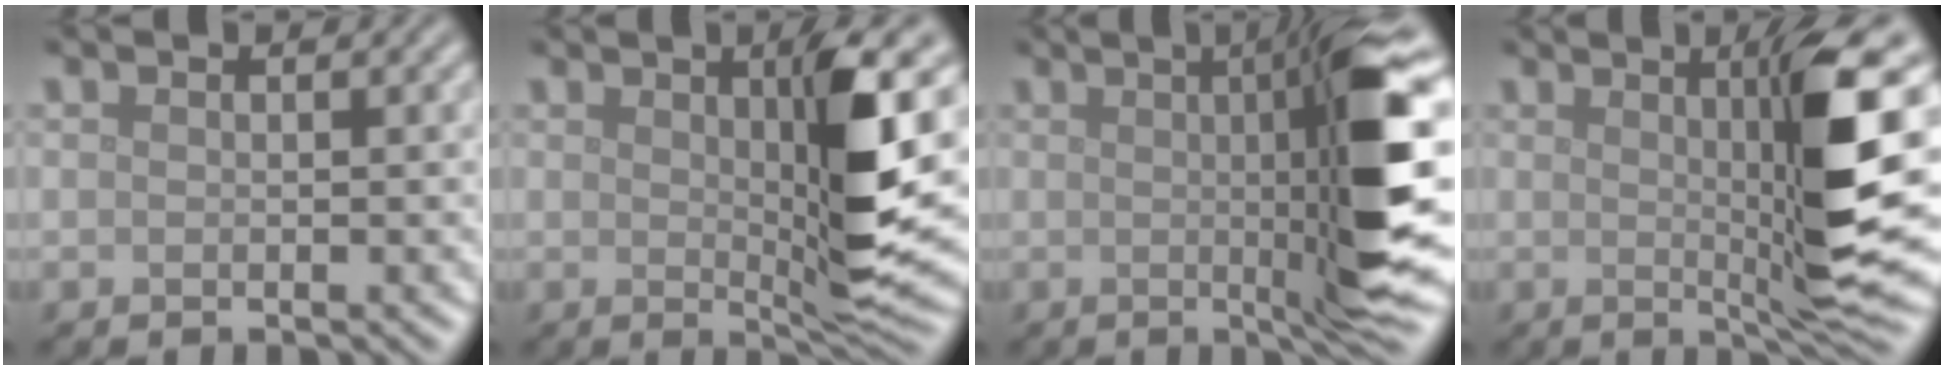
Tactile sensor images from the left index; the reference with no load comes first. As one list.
[{"total": 6.8, "force": [1.2, 0.9, 6.6], "torque": [-0.106, -0.013, 0.029]}, {"total": 11.5, "force": [0.7, 1.6, 11.4], "torque": [-0.145, 0.003, 0.015]}, {"total": 9.3, "force": [1.3, 1.1, 9.1], "torque": [-0.127, -0.003, 0.030]}]